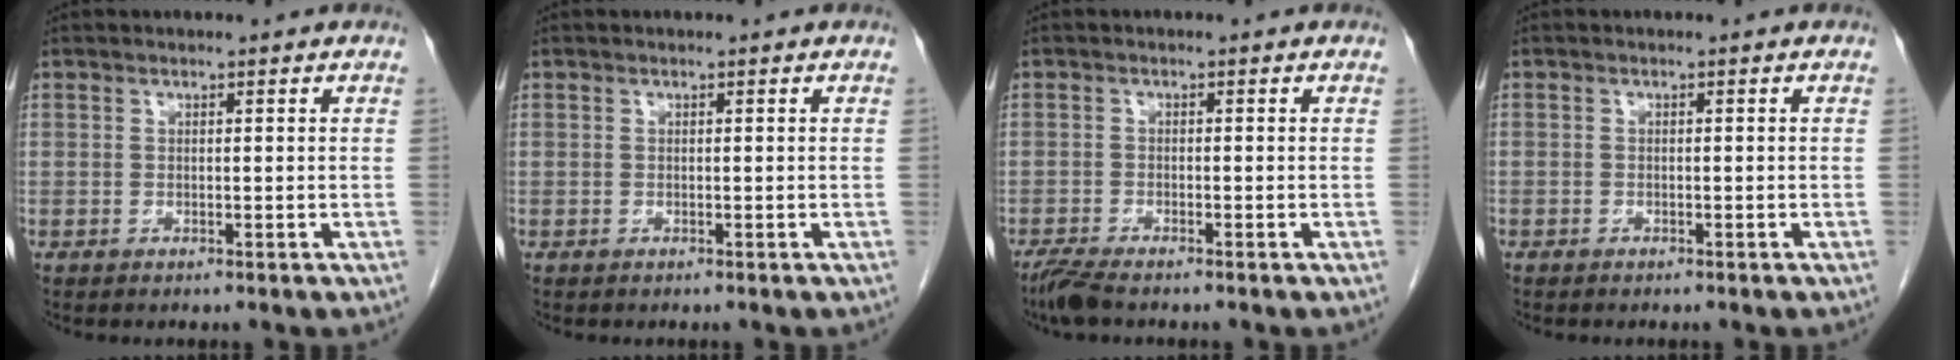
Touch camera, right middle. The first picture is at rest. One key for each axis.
{"total": 0.0}
{"total": 3.2, "fx": -2.7, "fy": 0.4, "fz": 1.7, "tx": -0.041, "ty": -0.010, "tz": -0.051}
{"total": 0.6, "fx": -0.4, "fy": 0.4, "fz": 0.1, "tx": -0.004, "ty": 0.002, "tz": -0.007}